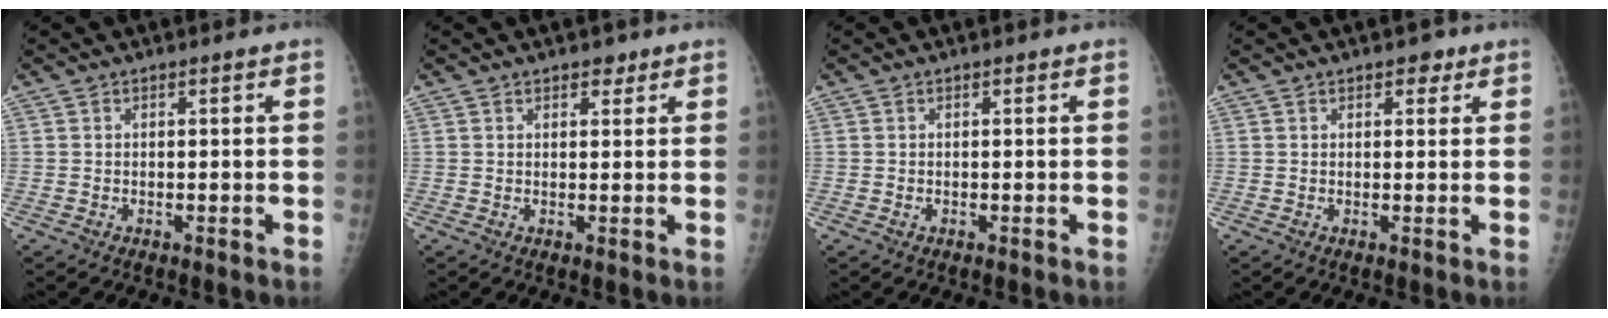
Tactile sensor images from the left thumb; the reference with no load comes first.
{"total": 2.0, "force": [1.4, 1.1, 0.9], "torque": [0.002, -0.007, 0.016]}
{"total": 0.5, "force": [-0.1, 0.4, 0.3], "torque": [-0.003, 0.000, -0.001]}
{"total": 2.3, "force": [1.4, 1.4, 1.2], "torque": [-0.001, -0.004, 0.015]}